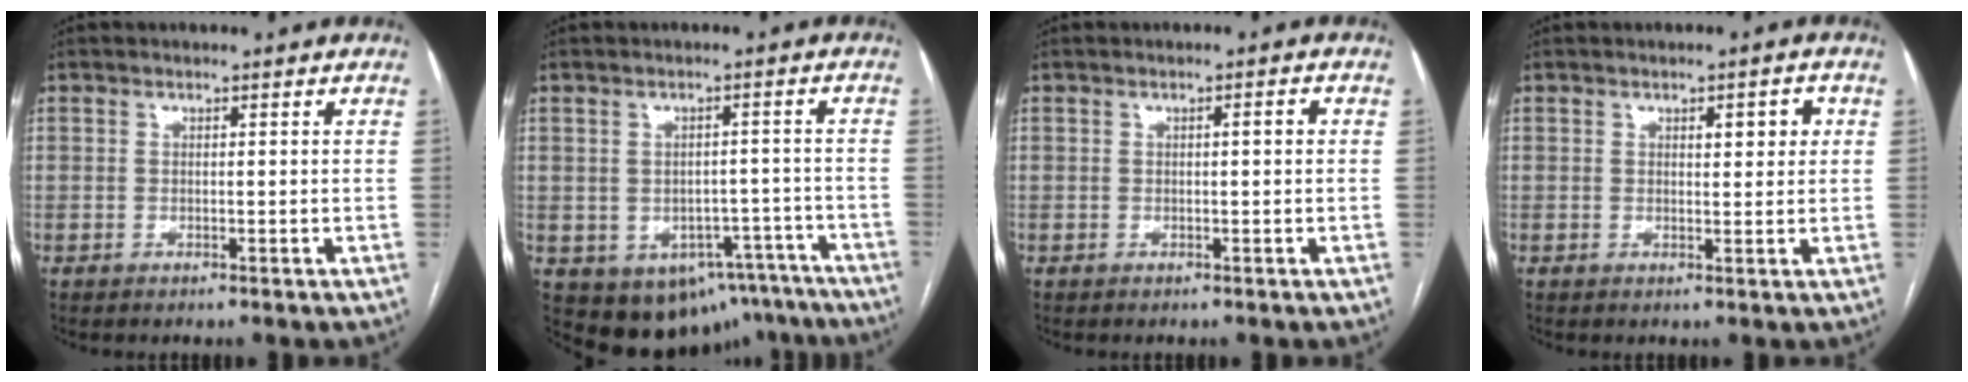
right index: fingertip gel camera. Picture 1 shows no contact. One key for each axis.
{"total": 13.9, "fx": -8.6, "fy": 9.4, "fz": 5.5, "tx": -0.072, "ty": 0.027, "tz": -0.095}
{"total": 1.3, "fx": 0.1, "fy": 0.2, "fz": 1.3, "tx": -0.017, "ty": 0.005, "tz": 0.001}
{"total": 3.1, "fx": 1.0, "fy": 1.0, "fz": 2.7, "tx": -0.035, "ty": 0.005, "tz": 0.015}